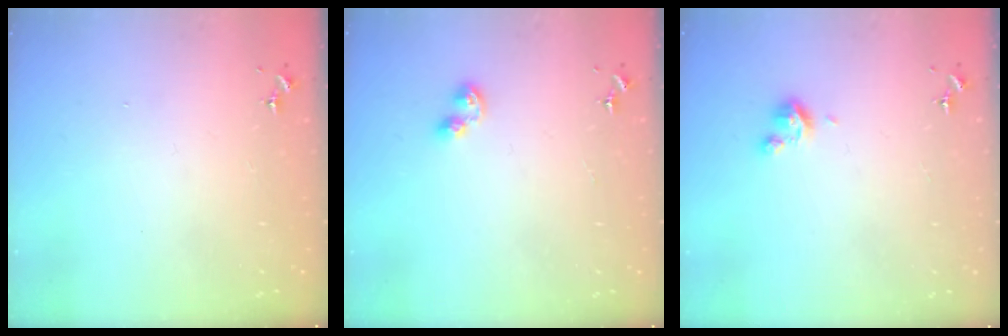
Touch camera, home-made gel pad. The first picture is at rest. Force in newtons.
{"total": 6.0, "press": 6.0, "slide": 0.8}
{"total": 4.7, "press": 4.7, "slide": 0.5}